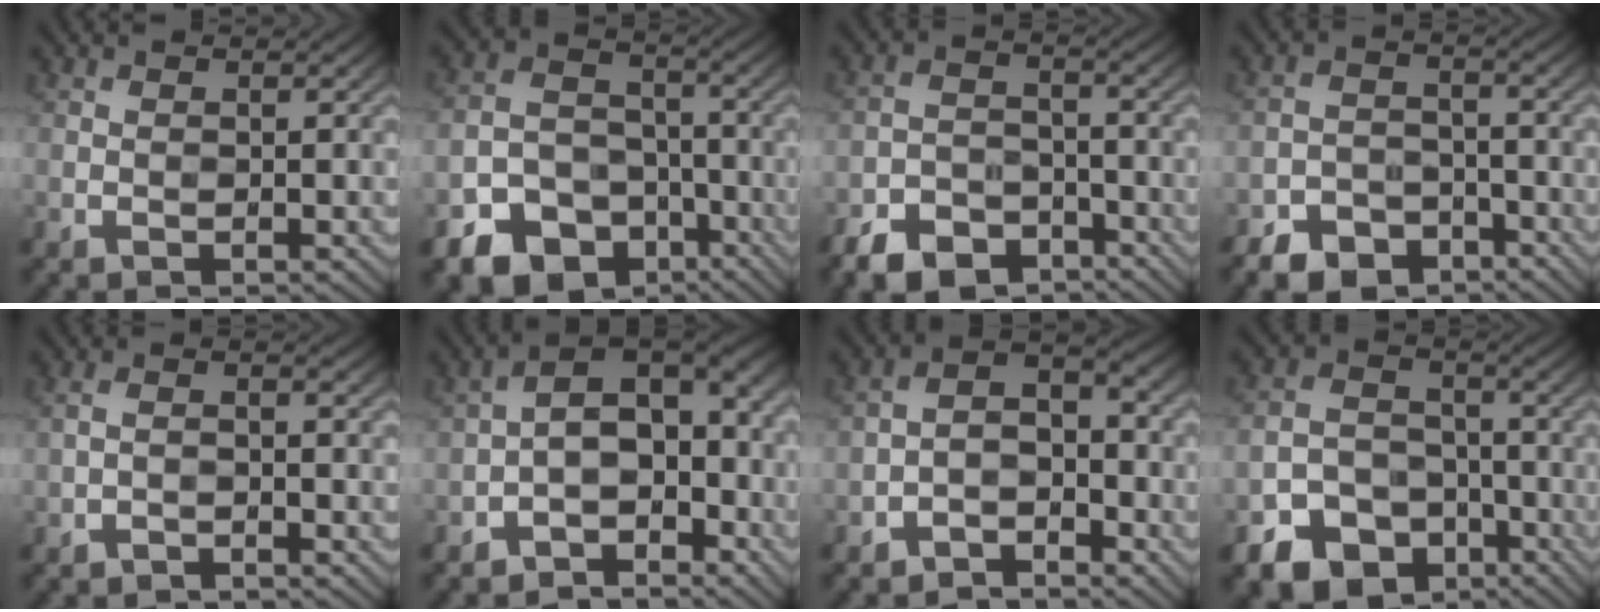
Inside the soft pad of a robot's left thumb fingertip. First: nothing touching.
{"total": 13.9, "force": [-8.6, 9.5, 5.5], "torque": [-0.125, -0.040, -0.141]}
{"total": 7.6, "force": [-5.8, 3.7, 3.2], "torque": [-0.062, -0.011, -0.112]}
{"total": 7.1, "force": [-5.5, 3.7, 2.6], "torque": [-0.047, -0.008, -0.098]}
{"total": 1.9, "force": [-1.3, 0.4, 1.3], "torque": [-0.028, 0.006, -0.030]}
{"total": 8.3, "force": [-4.0, 4.2, 5.9], "torque": [-0.087, 0.007, -0.082]}
{"total": 5.4, "force": [-3.7, 2.5, 3.0], "torque": [-0.045, 0.011, -0.081]}
{"total": 12.2, "force": [-7.6, 8.3, 4.7], "torque": [-0.111, -0.030, -0.130]}